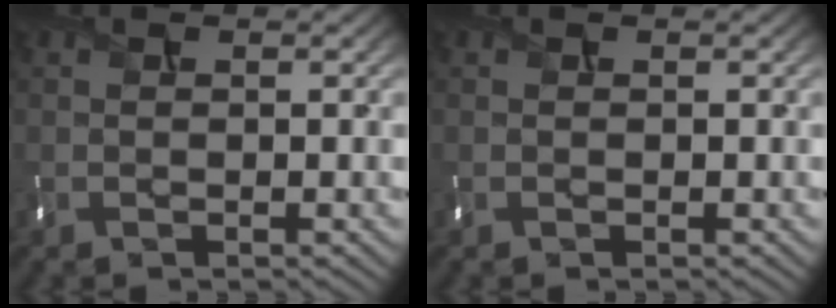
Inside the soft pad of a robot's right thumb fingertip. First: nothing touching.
{"total": 0.0}